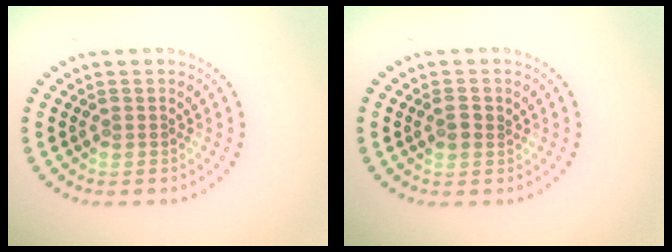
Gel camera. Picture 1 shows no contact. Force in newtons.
{"total": 1.5, "press": 1.5, "slide": 0.1}